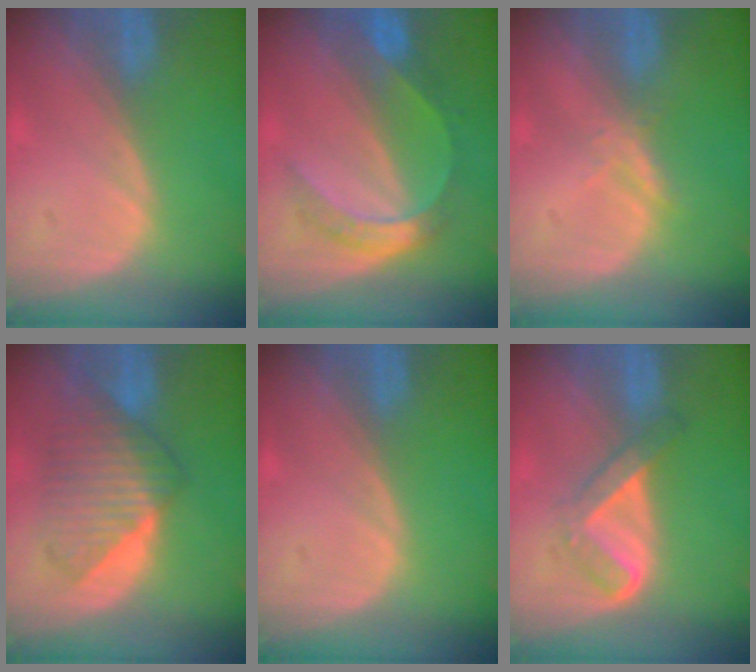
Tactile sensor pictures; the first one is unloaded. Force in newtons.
{"total": 5.9, "press": 5.9, "slide": 0.2}
{"total": 1.7, "press": 1.7, "slide": 0.1}
{"total": 7.6, "press": 7.5, "slide": 0.7}
{"total": 0.0}
{"total": 5.4, "press": 4.5, "slide": 3.0}